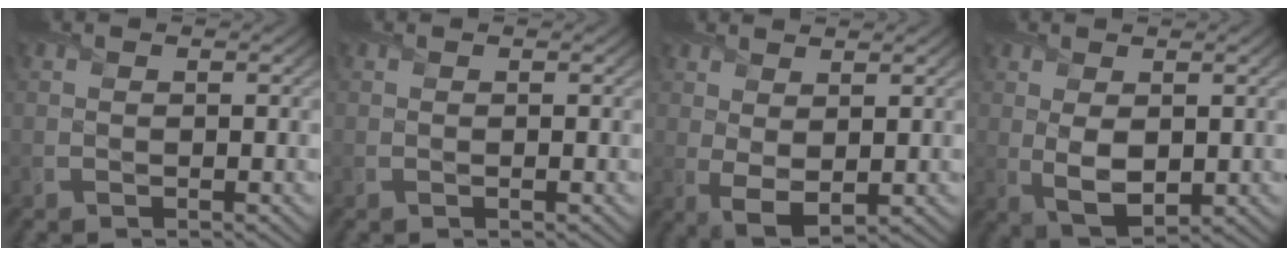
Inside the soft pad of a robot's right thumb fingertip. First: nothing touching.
{"total": 0.0}
{"total": 3.5, "force": [1.1, 1.6, 2.9], "torque": [-0.068, -0.002, 0.024]}
{"total": 4.4, "force": [0.3, 2.4, 3.6], "torque": [-0.083, -0.008, 0.013]}